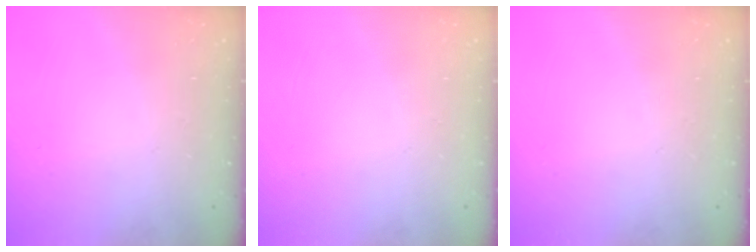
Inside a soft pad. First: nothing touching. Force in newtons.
{"total": 0.0}
{"total": 0.0}